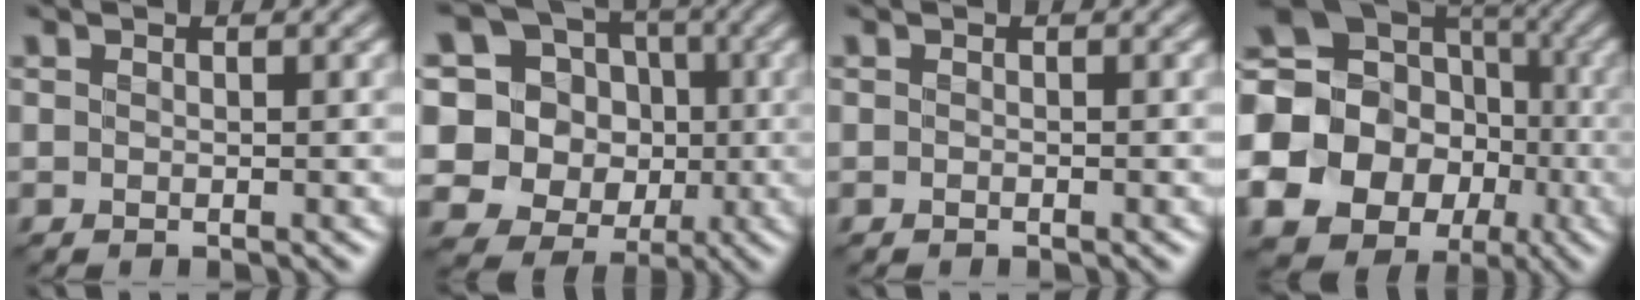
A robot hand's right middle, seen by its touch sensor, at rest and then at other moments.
{"total": 13.0, "force": [2.1, 12.2, 4.0], "torque": [-0.145, 0.048, 0.019]}
{"total": 0.0}
{"total": 23.1, "force": [-4.9, 21.4, 7.3], "torque": [-0.185, -0.009, -0.111]}